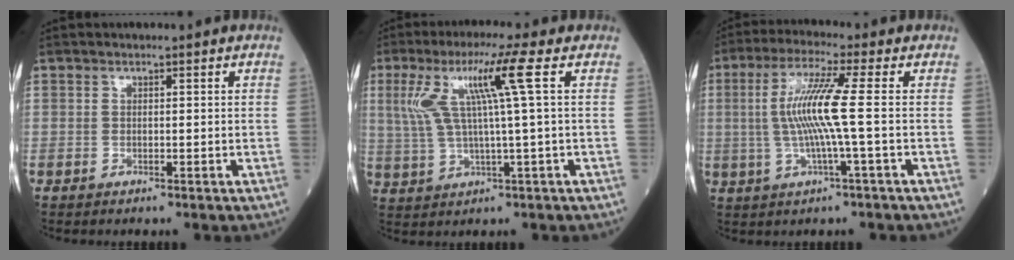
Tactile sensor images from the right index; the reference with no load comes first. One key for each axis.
{"total": 9.3, "fx": 2.8, "fy": -1.0, "fz": 8.8, "tx": -0.177, "ty": 0.021, "tz": 0.060}
{"total": 8.8, "fx": 0.0, "fy": -0.8, "fz": 8.8, "tx": -0.182, "ty": 0.007, "tz": -0.002}